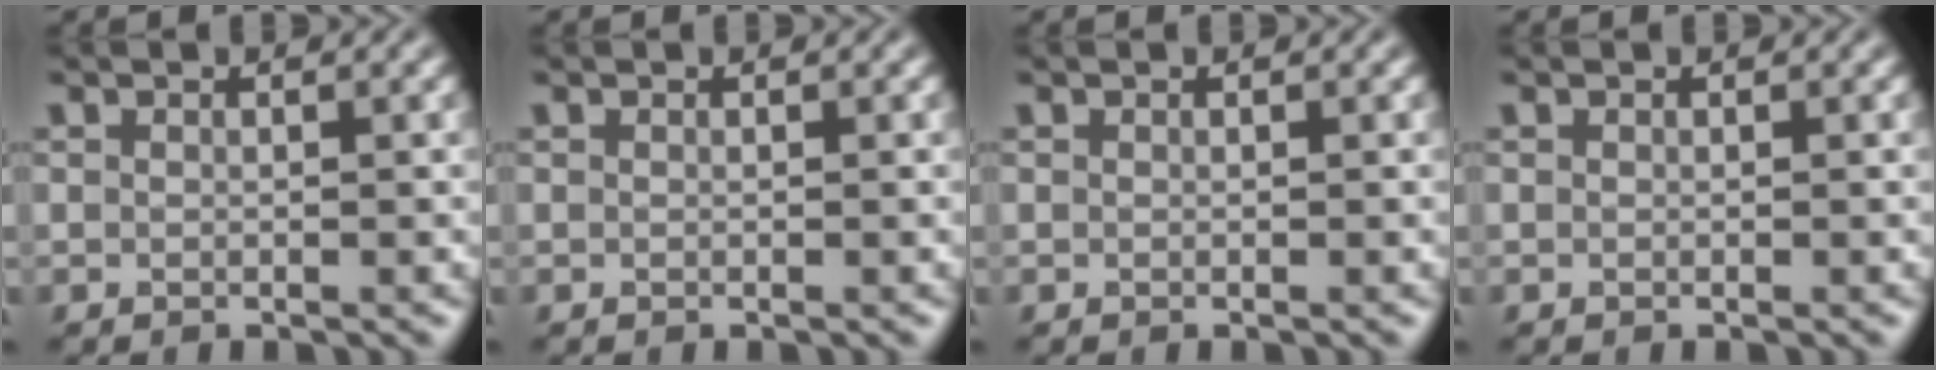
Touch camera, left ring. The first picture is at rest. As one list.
[{"total": 0.0}, {"total": 0.0}, {"total": 0.0}]